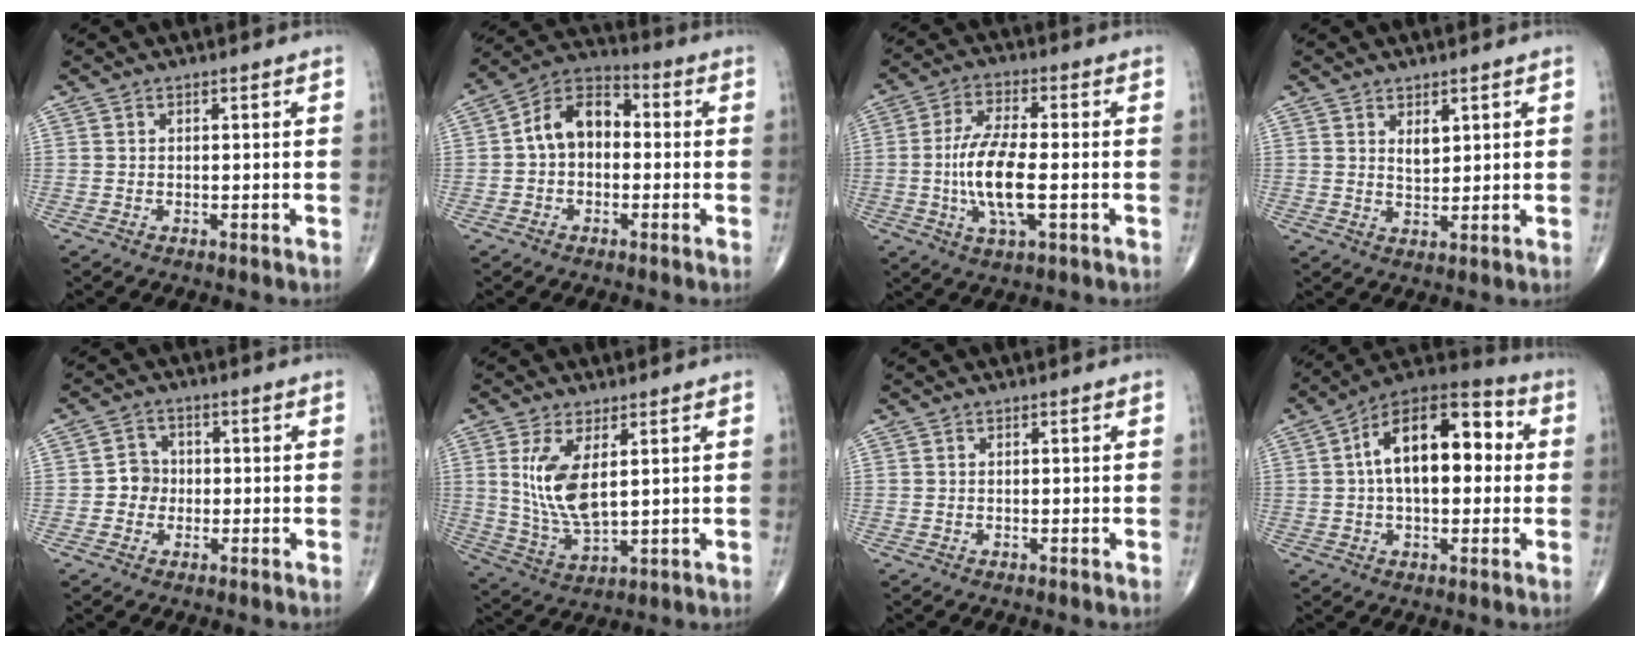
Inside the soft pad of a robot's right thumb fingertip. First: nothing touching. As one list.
[{"total": 10.2, "force": [0.0, 7.1, 7.3], "torque": [-0.103, 0.036, -0.018]}, {"total": 11.4, "force": [-1.6, 3.9, 10.6], "torque": [-0.219, 0.005, -0.031]}, {"total": 3.1, "force": [1.6, 1.6, 2.1], "torque": [-0.024, -0.016, 0.032]}, {"total": 3.9, "force": [-0.5, 3.6, 1.3], "torque": [0.001, 0.010, -0.018]}, {"total": 10.3, "force": [2.7, 4.2, 9.0], "torque": [-0.184, -0.023, 0.067]}, {"total": 0.0}, {"total": 18.0, "force": [2.5, 9.6, 15.0], "torque": [-0.216, 0.039, 0.030]}]